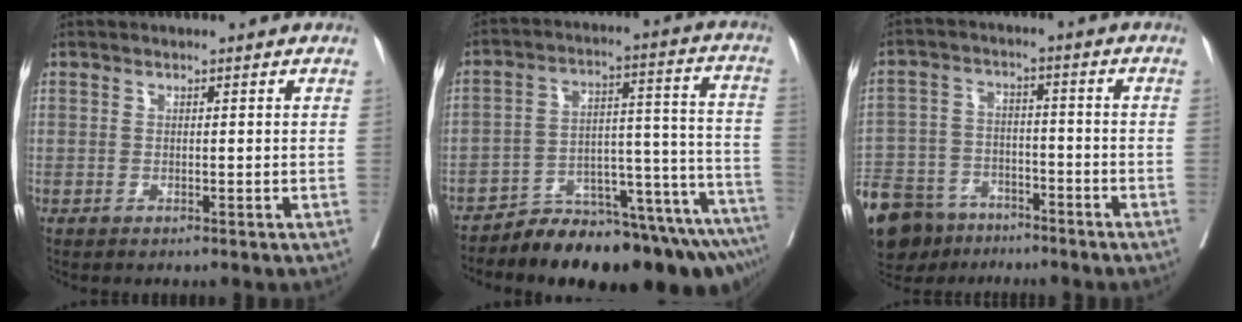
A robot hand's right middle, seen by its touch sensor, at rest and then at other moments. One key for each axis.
{"total": 21.6, "fx": -18.8, "fy": 4.1, "fz": 10.0, "tx": -0.063, "ty": 0.040, "tz": -0.265}
{"total": 17.6, "fx": -13.0, "fy": 9.6, "fz": 6.8, "tx": -0.180, "ty": -0.006, "tz": -0.207}